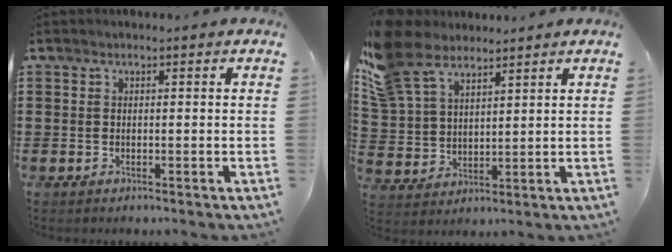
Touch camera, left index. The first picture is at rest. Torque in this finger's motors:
{"motor_torque": [2.14, 0.00, 1.05, 0.21]}